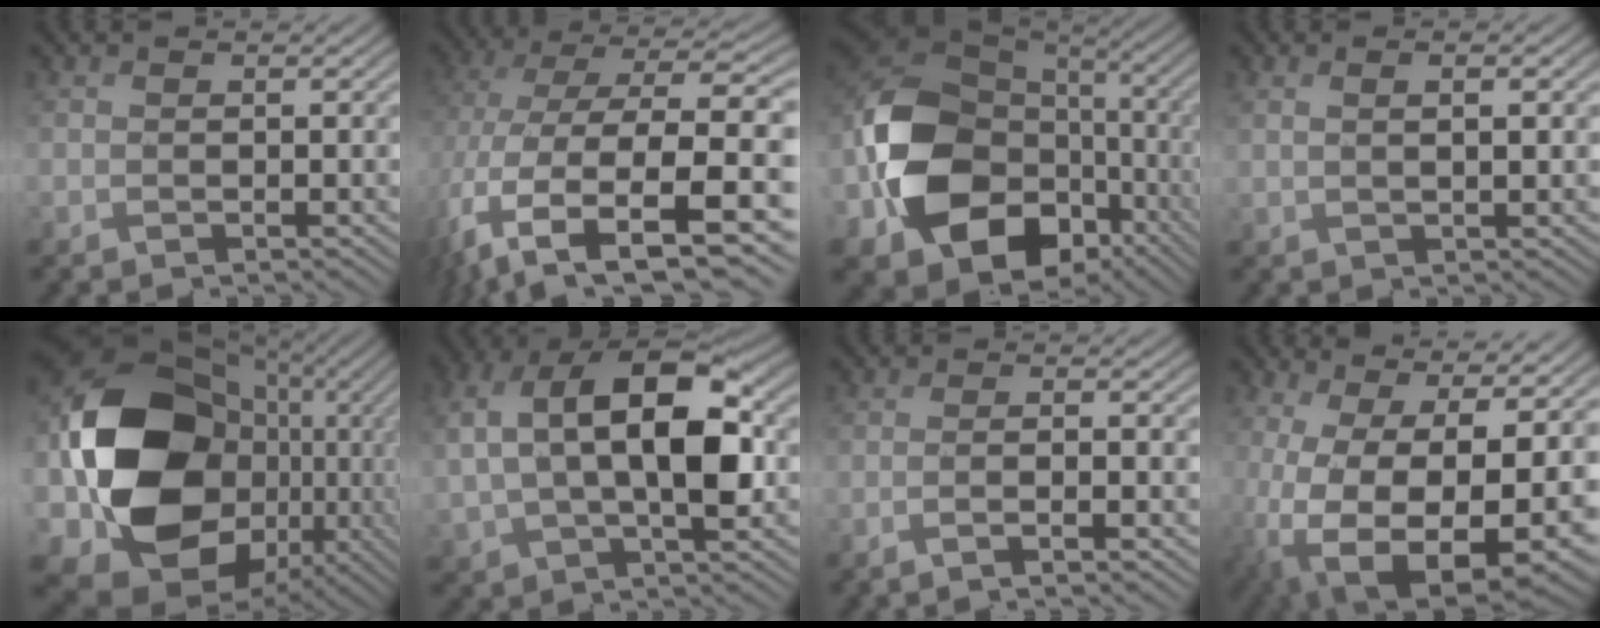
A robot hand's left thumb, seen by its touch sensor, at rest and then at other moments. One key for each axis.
{"total": 14.9, "fx": -4.3, "fy": 8.1, "fz": 11.7, "tx": -0.293, "ty": -0.024, "tz": -0.064}
{"total": 18.7, "fx": -4.9, "fy": 13.8, "fz": 11.6, "tx": -0.255, "ty": -0.037, "tz": -0.081}
{"total": 2.5, "fx": 0.9, "fy": 0.5, "fz": 2.2, "tx": -0.032, "ty": -0.003, "tz": 0.019}
{"total": 22.8, "fx": -1.4, "fy": 17.6, "fz": 14.3, "tx": -0.361, "ty": -0.032, "tz": -0.002}
{"total": 13.4, "fx": 1.5, "fy": 6.9, "fz": 11.4, "tx": -0.223, "ty": 0.009, "tz": 0.029}
{"total": 3.5, "fx": -1.7, "fy": 0.4, "fz": 3.0, "tx": -0.048, "ty": 0.010, "tz": -0.046}
{"total": 16.4, "fx": -3.0, "fy": 8.1, "fz": 13.9, "tx": -0.258, "ty": -0.053, "tz": -0.015}